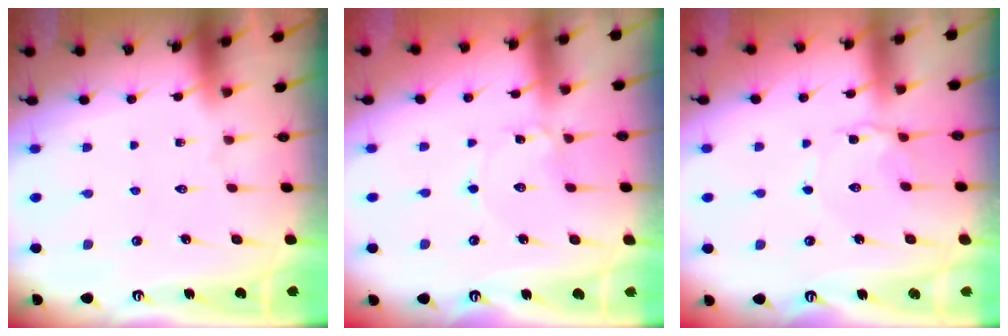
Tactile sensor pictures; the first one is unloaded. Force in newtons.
{"total": 1.1, "press": 1.1, "slide": 0.1}
{"total": 2.7, "press": 2.7, "slide": 0.2}